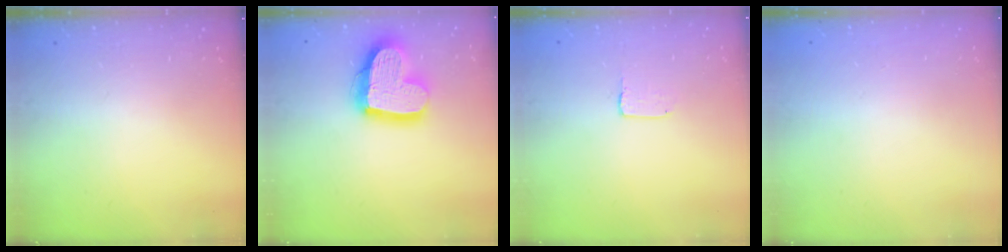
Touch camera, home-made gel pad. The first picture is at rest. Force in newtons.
{"total": 20.2, "press": 20.1, "slide": 2.0}
{"total": 2.0, "press": 2.0, "slide": 0.1}
{"total": 0.0}